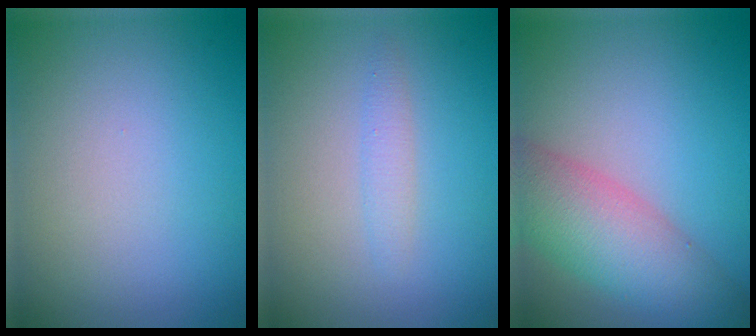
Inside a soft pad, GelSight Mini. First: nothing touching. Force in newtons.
{"total": 1.3, "press": 1.3, "slide": 0.0}
{"total": 7.0, "press": 7.0, "slide": 0.3}